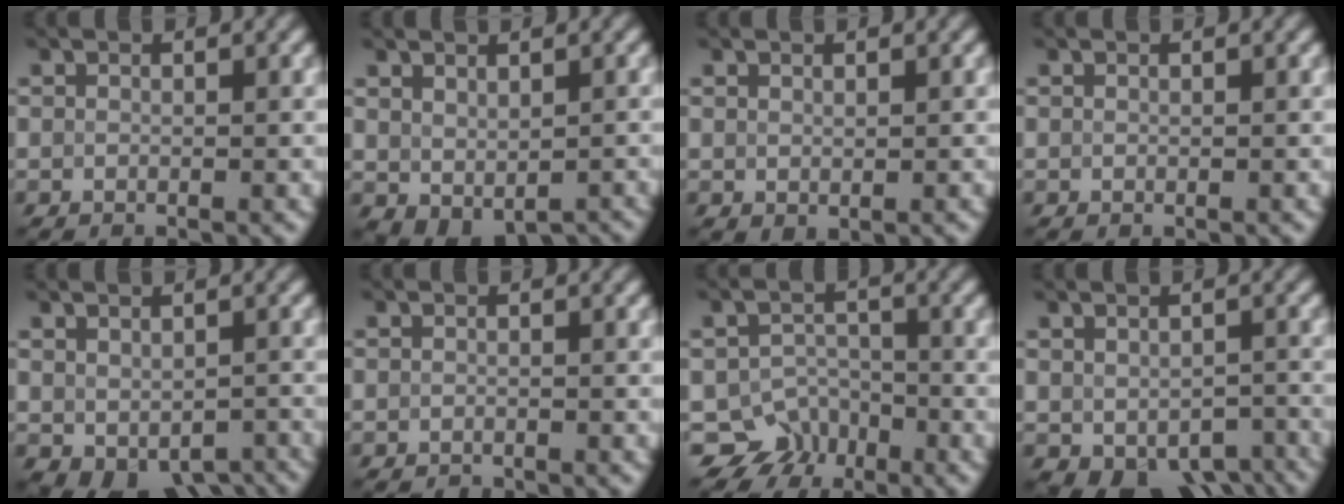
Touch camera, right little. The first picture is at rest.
{"total": 1.8, "force": [-0.3, 1.0, 1.4], "torque": [-0.015, -0.022, 0.003]}
{"total": 0.8, "force": [0.5, 0.4, 0.4], "torque": [-0.026, -0.009, 0.020]}
{"total": 0.0}
{"total": 3.7, "force": [-2.0, 2.3, 2.1], "torque": [-0.013, -0.018, -0.023]}
{"total": 1.0, "force": [-0.9, 0.0, -0.4], "torque": [0.017, 0.007, -0.023]}
{"total": 6.7, "force": [-6.3, 2.4, 0.3], "torque": [0.000, -0.006, -0.106]}
{"total": 5.2, "force": [-3.4, 3.1, 2.4], "torque": [-0.019, -0.013, -0.047]}